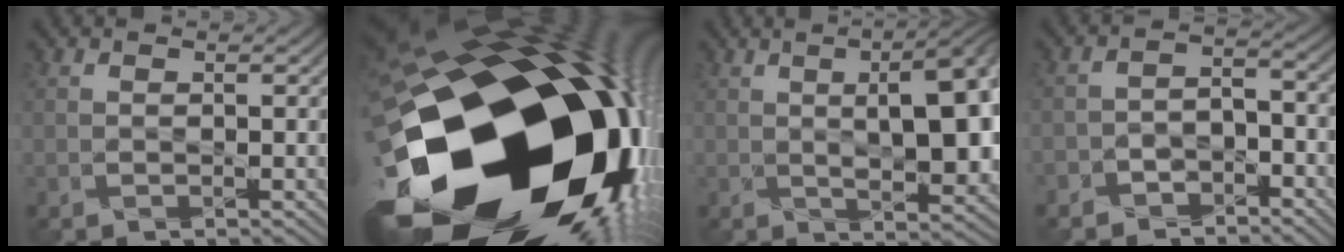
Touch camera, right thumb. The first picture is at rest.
{"total": 23.8, "force": [-6.8, 16.0, 16.2], "torque": [-0.286, -0.088, -0.091]}
{"total": 11.2, "force": [1.3, 4.2, 10.4], "torque": [-0.130, 0.020, 0.008]}
{"total": 4.6, "force": [-3.7, 2.5, 1.2], "torque": [-0.017, -0.001, -0.073]}